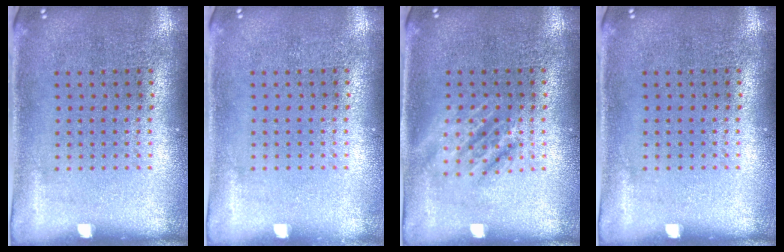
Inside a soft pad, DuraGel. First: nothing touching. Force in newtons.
{"total": 0.0}
{"total": 1.1, "press": 1.1, "slide": 0.2}
{"total": 0.0}